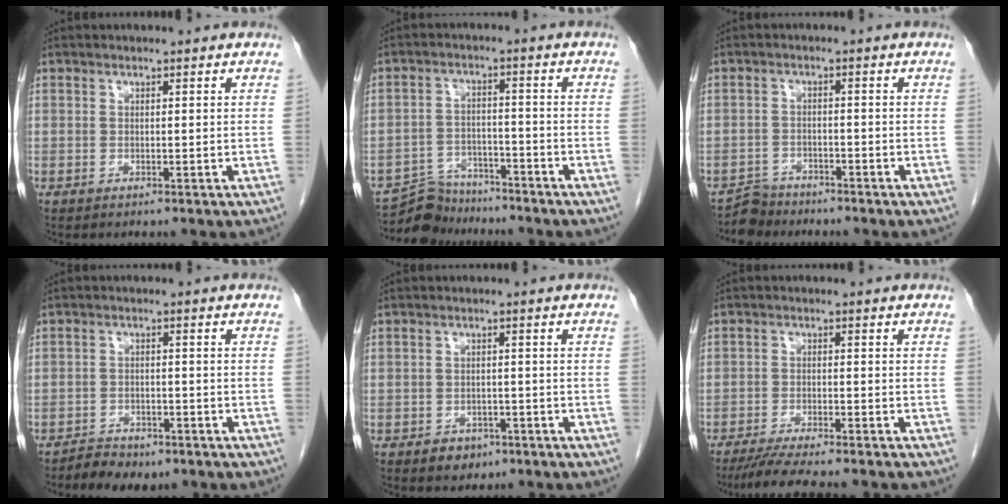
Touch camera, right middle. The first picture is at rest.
{"total": 6.8, "force": [-6.4, 2.2, -0.4], "torque": [0.008, 0.008, -0.113]}
{"total": 3.2, "force": [-2.8, 1.1, -1.0], "torque": [0.018, -0.001, -0.051]}
{"total": 4.8, "force": [-3.8, 2.2, 1.8], "torque": [-0.033, 0.000, -0.054]}
{"total": 2.9, "force": [-1.9, 2.0, 1.0], "torque": [-0.016, 0.004, -0.019]}
{"total": 8.9, "force": [-7.7, 0.3, 4.5], "torque": [-0.068, -0.021, -0.120]}